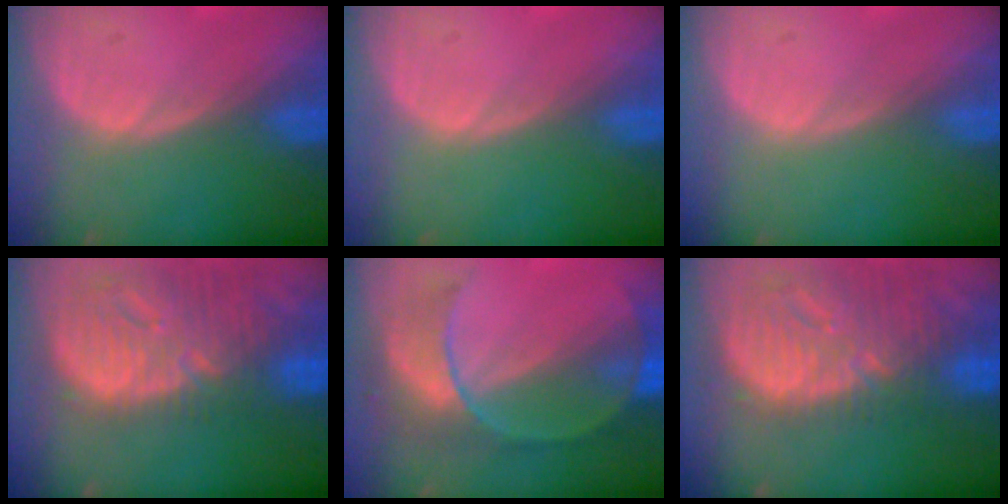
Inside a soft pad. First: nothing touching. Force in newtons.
{"total": 0.0}
{"total": 0.0}
{"total": 13.4, "press": 11.6, "slide": 6.7}
{"total": 7.7, "press": 7.7, "slide": 0.7}
{"total": 13.3, "press": 11.6, "slide": 6.5}